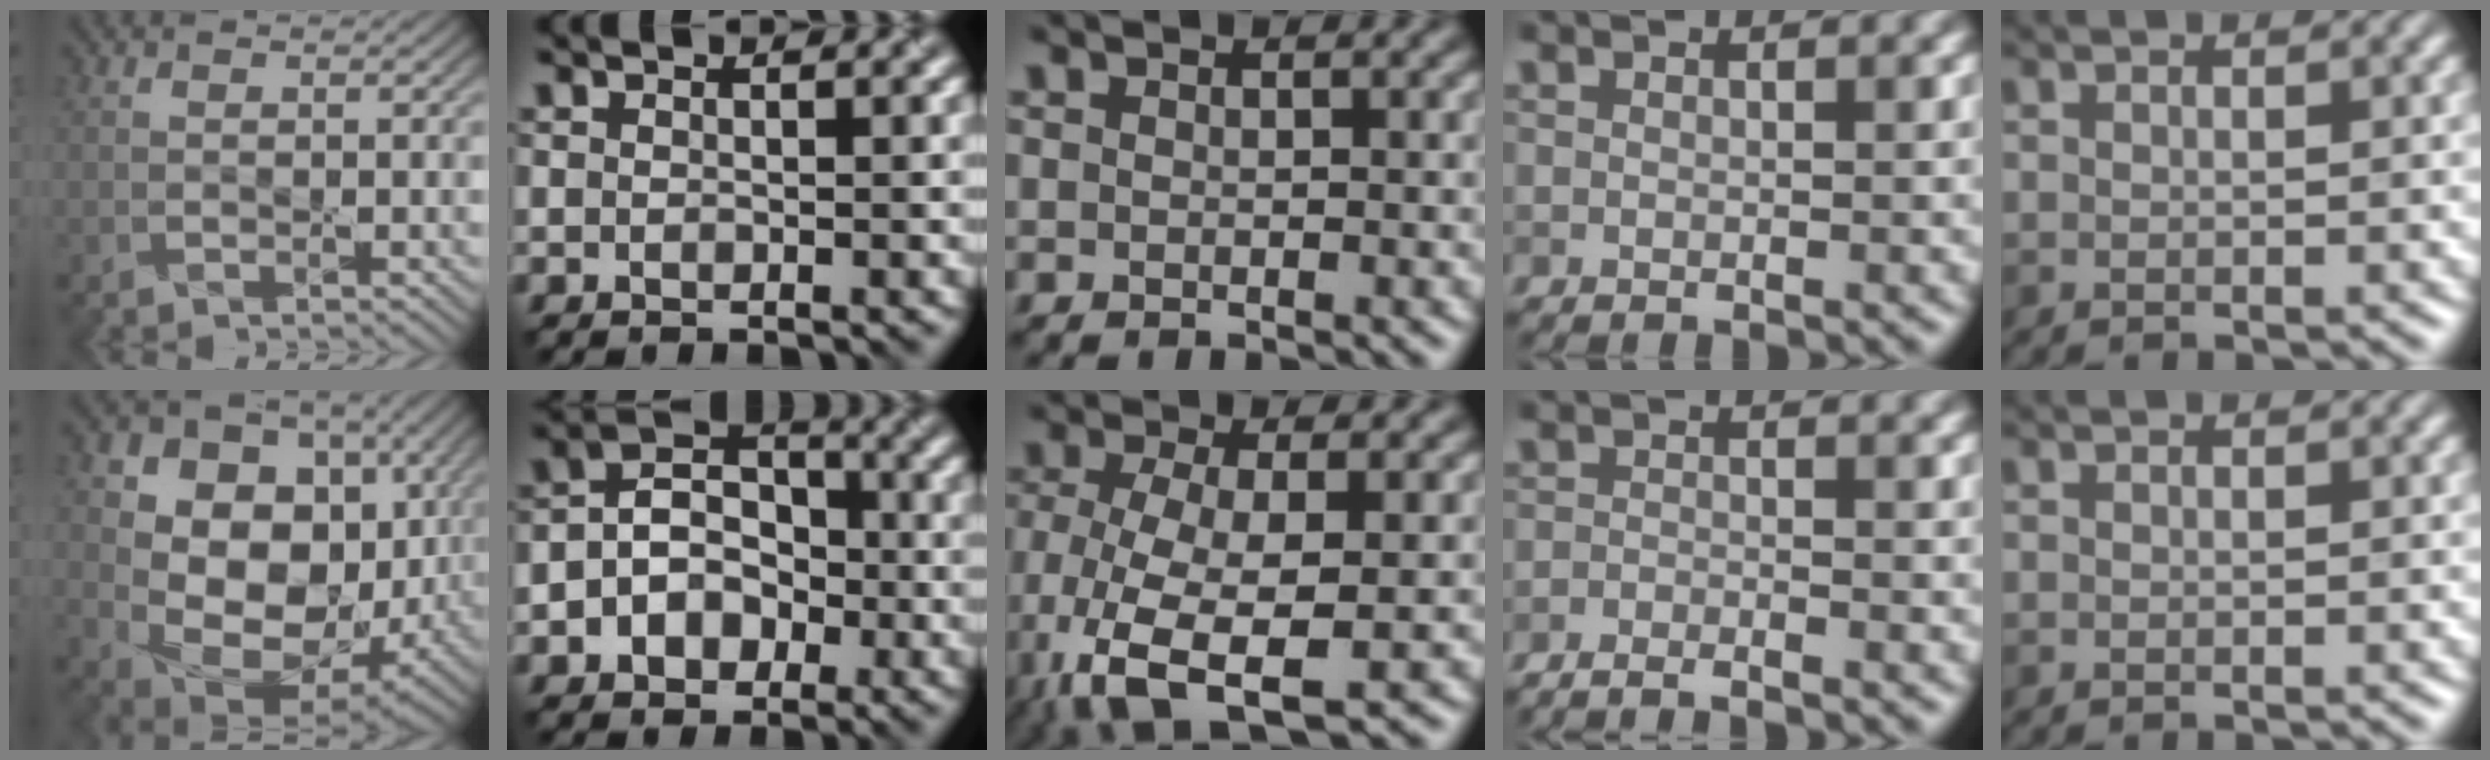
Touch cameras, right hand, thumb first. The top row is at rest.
{"thumb": {"total": 16.1, "force": [0.7, 12.1, 10.6], "torque": [-0.194, -0.025, 0.027]}, "index": {"total": 4.8, "force": [-1.0, 3.8, 2.7], "torque": [-0.043, 0.015, -0.025]}, "middle": {"total": 8.3, "force": [-3.5, 3.1, 6.9], "torque": [-0.156, -0.021, -0.064]}, "ring": {"total": 2.7, "force": [-2.3, 0.4, 1.3], "torque": [-0.026, 0.000, -0.046]}}